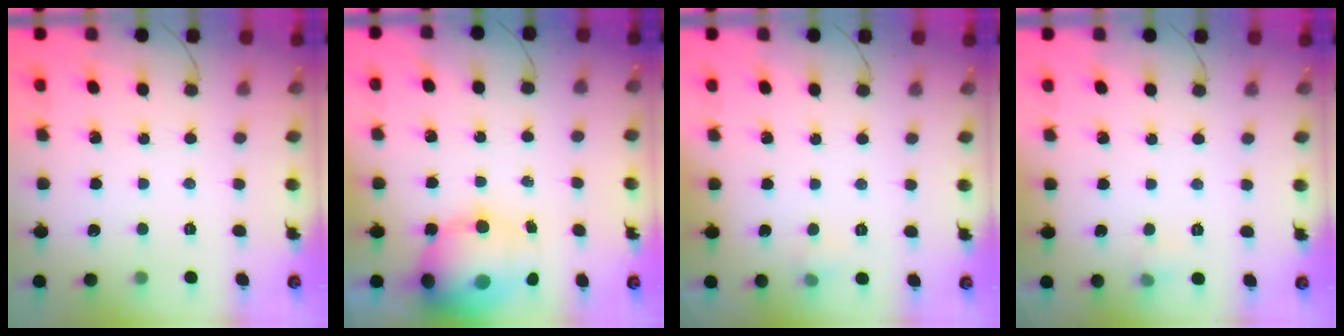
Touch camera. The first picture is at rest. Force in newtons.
{"total": 17.8, "press": 17.3, "slide": 4.0}
{"total": 3.6, "press": 3.5, "slide": 1.1}
{"total": 3.4, "press": 3.2, "slide": 1.3}